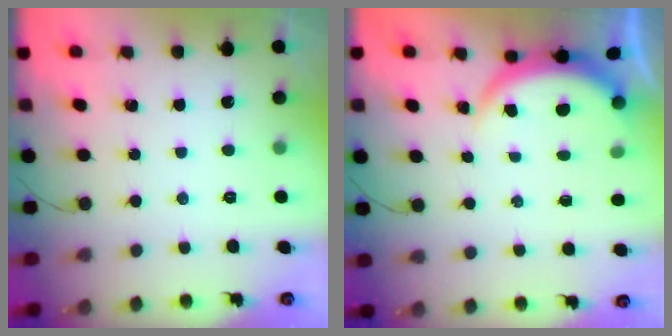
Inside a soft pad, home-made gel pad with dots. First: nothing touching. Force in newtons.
{"total": 3.9, "press": 3.9, "slide": 0.3}